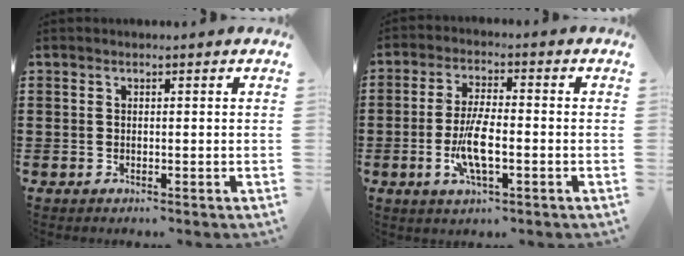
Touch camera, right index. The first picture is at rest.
{"total": 7.2, "force": [-1.9, 2.0, 6.7], "torque": [-0.145, -0.012, -0.038]}